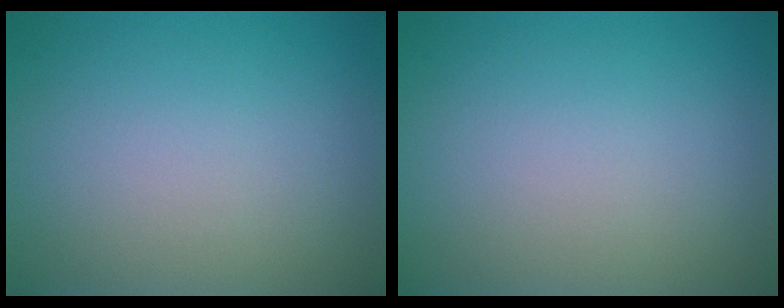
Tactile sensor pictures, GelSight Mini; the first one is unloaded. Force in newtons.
{"total": 0.0}